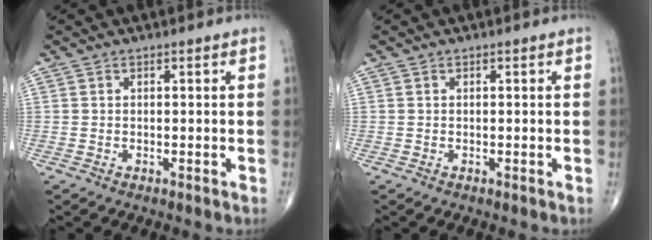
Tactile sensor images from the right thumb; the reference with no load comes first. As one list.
[{"total": 0.0}]